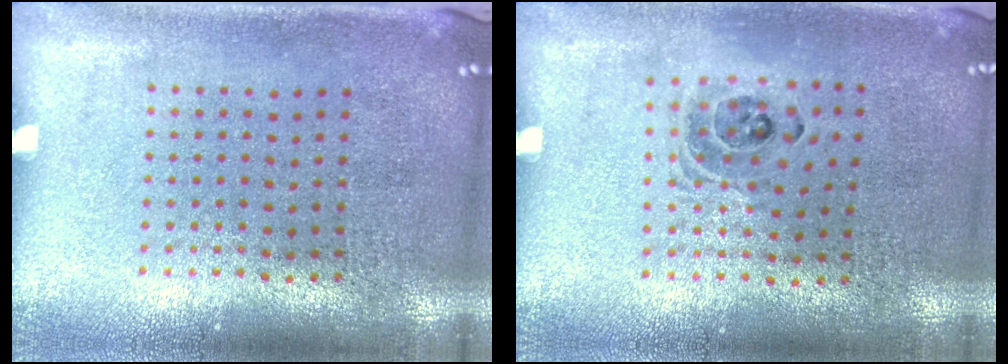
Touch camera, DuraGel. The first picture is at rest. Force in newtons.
{"total": 1.2, "press": 1.1, "slide": 0.6}